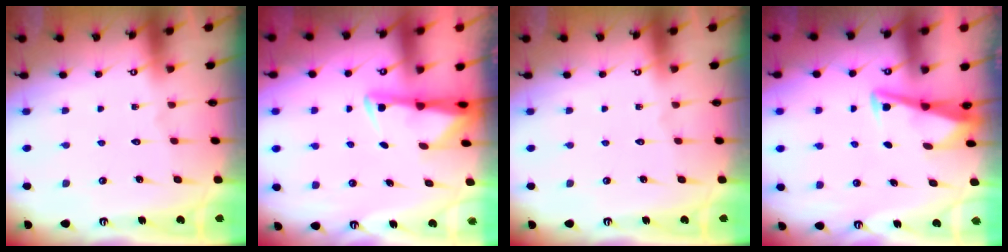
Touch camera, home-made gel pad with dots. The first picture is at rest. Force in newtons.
{"total": 3.0, "press": 2.9, "slide": 0.6}
{"total": 0.0}
{"total": 4.5, "press": 4.4, "slide": 0.8}